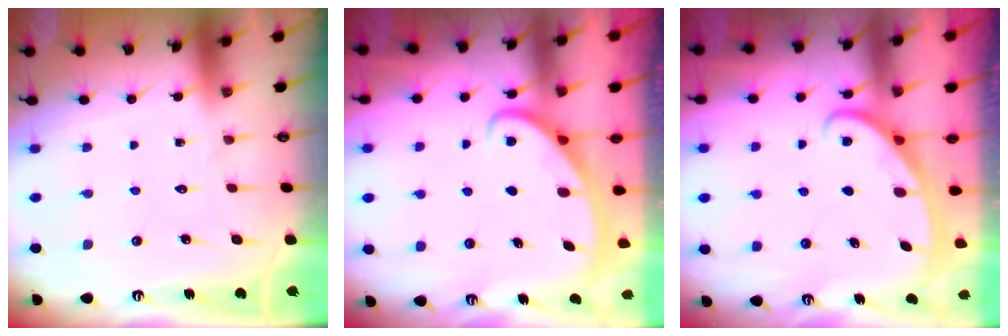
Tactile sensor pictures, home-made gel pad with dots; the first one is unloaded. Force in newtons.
{"total": 2.8, "press": 2.8, "slide": 0.4}
{"total": 2.7, "press": 2.7, "slide": 0.3}